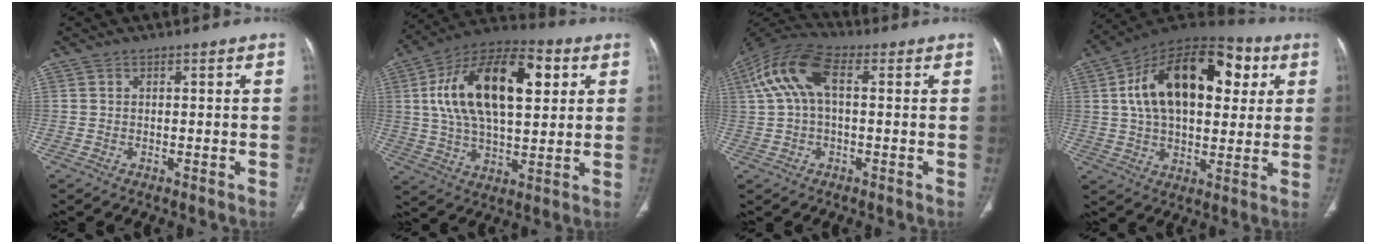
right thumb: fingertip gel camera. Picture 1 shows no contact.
{"total": 23.6, "force": [6.0, 11.7, 19.5], "torque": [-0.325, 0.008, 0.093]}
{"total": 11.5, "force": [2.3, 5.9, 9.7], "torque": [-0.211, 0.039, 0.038]}
{"total": 24.4, "force": [6.4, 14.0, 19.0], "torque": [-0.286, 0.018, 0.094]}